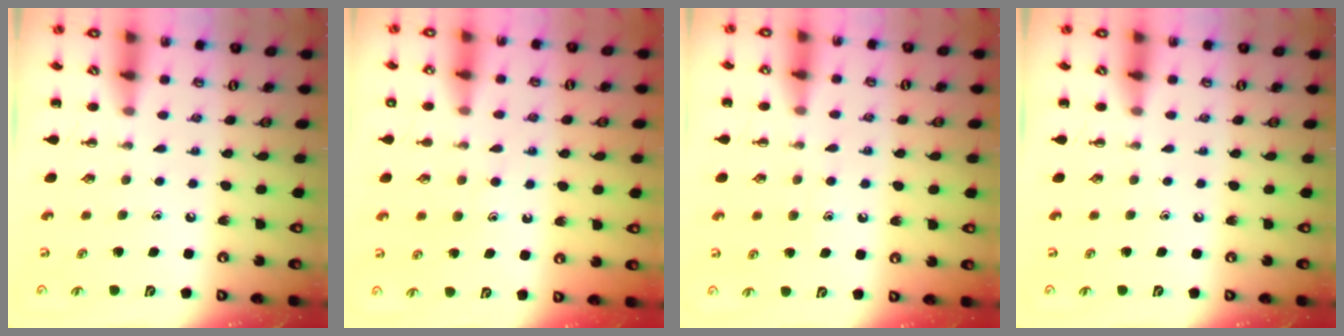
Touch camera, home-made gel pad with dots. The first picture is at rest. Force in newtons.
{"total": 9.5, "press": 9.5, "slide": 0.7}
{"total": 8.0, "press": 7.9, "slide": 1.4}
{"total": 0.0}